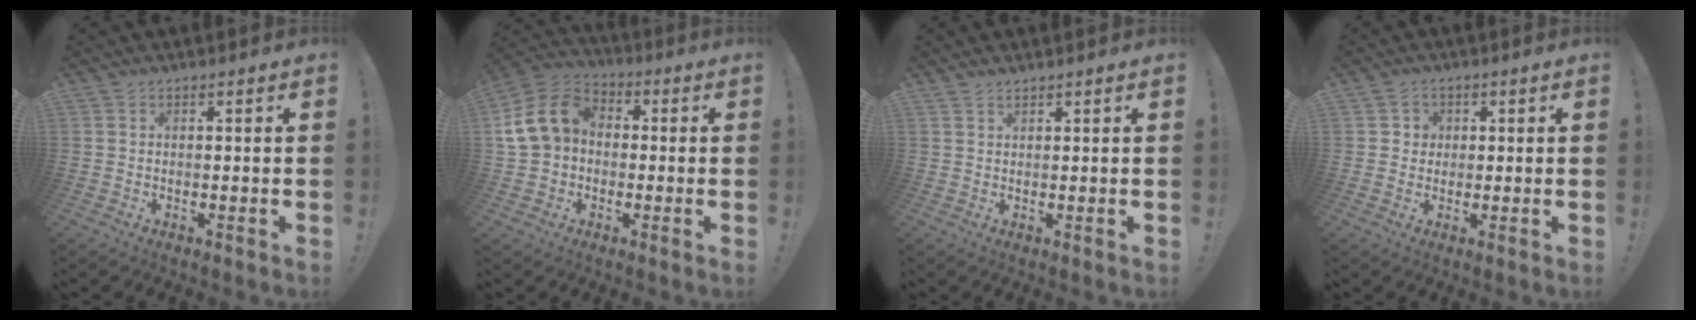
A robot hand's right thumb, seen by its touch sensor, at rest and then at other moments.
{"total": 13.7, "force": [1.3, 11.1, 8.0], "torque": [-0.160, 0.018, 0.030]}
{"total": 1.2, "force": [1.2, 0.0, 0.4], "torque": [0.000, -0.008, 0.022]}
{"total": 3.0, "force": [0.3, 2.9, 0.6], "torque": [-0.007, 0.001, 0.004]}